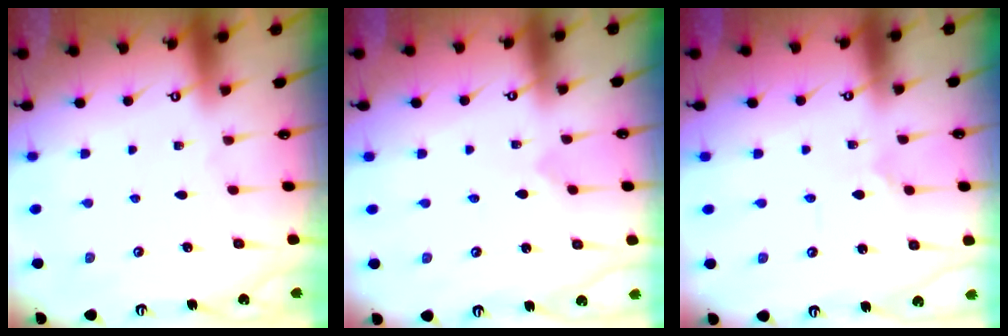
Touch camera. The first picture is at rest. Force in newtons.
{"total": 0.7, "press": 0.7, "slide": 0.0}
{"total": 1.4, "press": 1.4, "slide": 0.1}